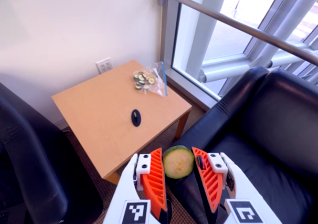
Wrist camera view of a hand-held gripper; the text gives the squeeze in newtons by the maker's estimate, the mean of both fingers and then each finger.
{"total": 9.1, "left": 9.0, "right": 9.2}